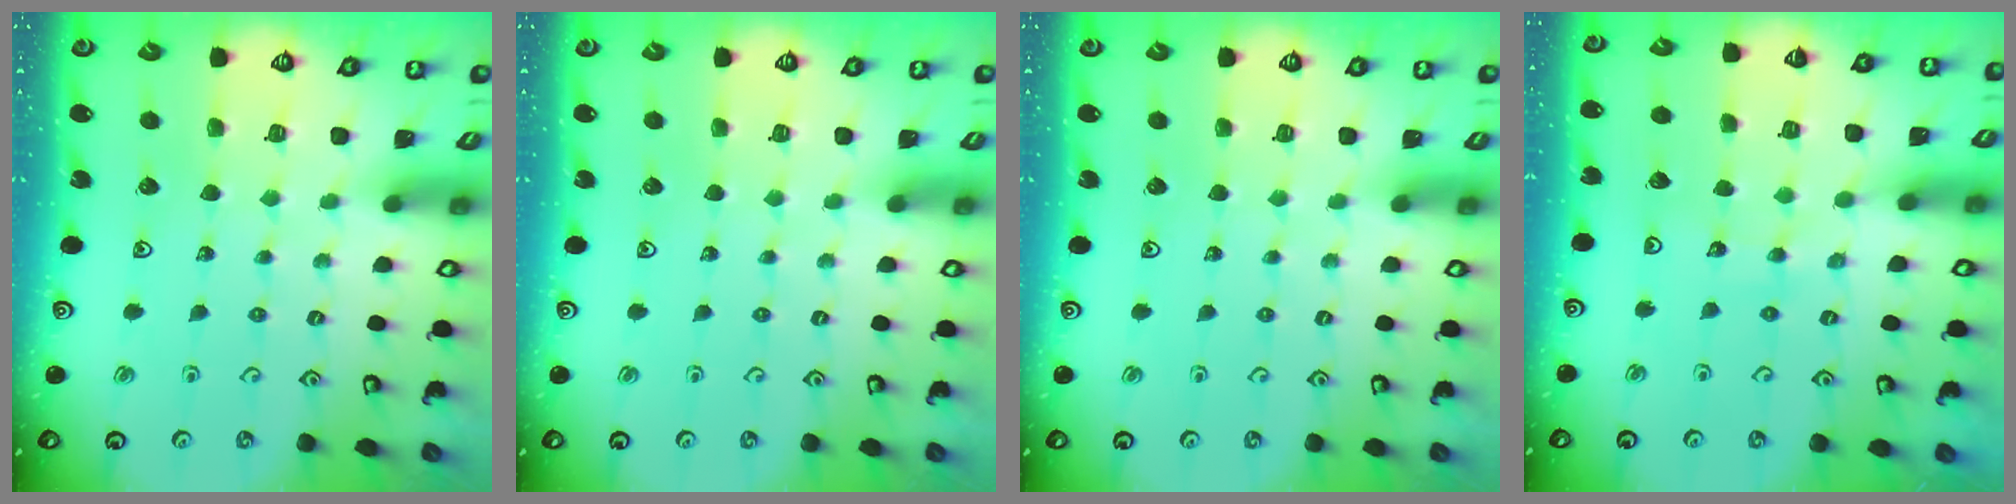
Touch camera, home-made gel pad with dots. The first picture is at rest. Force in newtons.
{"total": 0.0}
{"total": 0.0}
{"total": 8.6, "press": 8.5, "slide": 1.0}